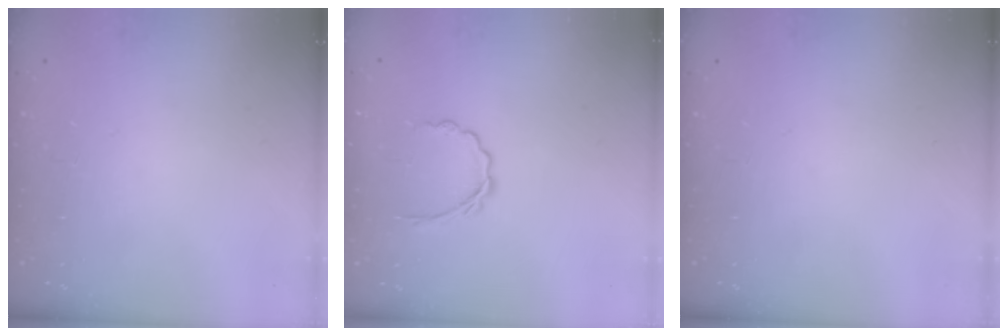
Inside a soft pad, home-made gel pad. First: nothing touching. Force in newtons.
{"total": 4.4, "press": 4.2, "slide": 1.3}
{"total": 0.0}